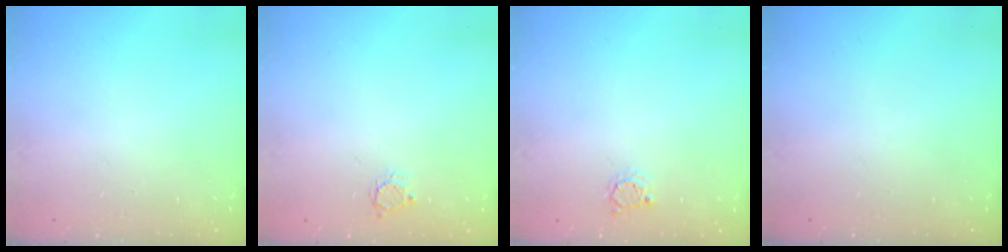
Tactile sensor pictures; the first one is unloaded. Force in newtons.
{"total": 2.6, "press": 2.6, "slide": 0.2}
{"total": 2.6, "press": 2.6, "slide": 0.4}
{"total": 0.0}